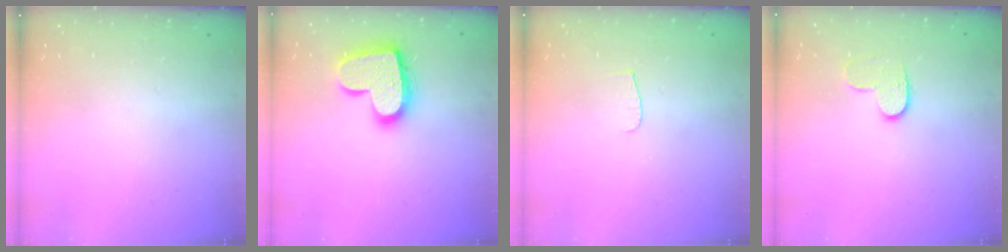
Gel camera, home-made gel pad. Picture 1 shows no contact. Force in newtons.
{"total": 17.3, "press": 17.3, "slide": 1.1}
{"total": 4.3, "press": 4.2, "slide": 0.4}
{"total": 6.8, "press": 6.8, "slide": 0.1}